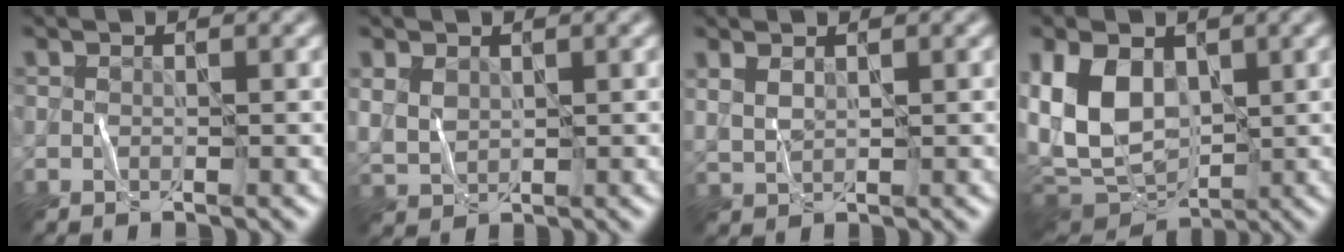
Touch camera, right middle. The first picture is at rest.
{"total": 2.0, "force": [0.6, 1.6, 1.0], "torque": [-0.034, -0.004, 0.017]}
{"total": 1.1, "force": [0.6, 0.6, 0.7], "torque": [-0.020, -0.004, 0.018]}
{"total": 10.4, "force": [0.2, 7.0, 7.6], "torque": [-0.189, -0.012, -0.005]}